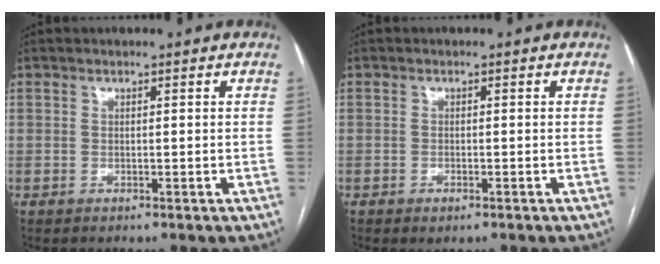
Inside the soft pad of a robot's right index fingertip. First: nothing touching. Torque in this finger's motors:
{"motor_torque": [0.47, -0.56, 0.21, 0.03]}